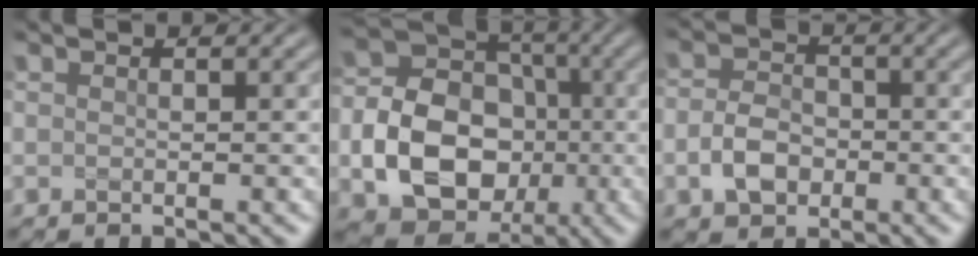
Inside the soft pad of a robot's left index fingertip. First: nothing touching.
{"total": 10.0, "force": [-2.5, 7.7, 5.9], "torque": [-0.102, -0.004, -0.050]}
{"total": 3.6, "force": [-1.1, 2.7, 2.1], "torque": [-0.042, 0.002, -0.027]}